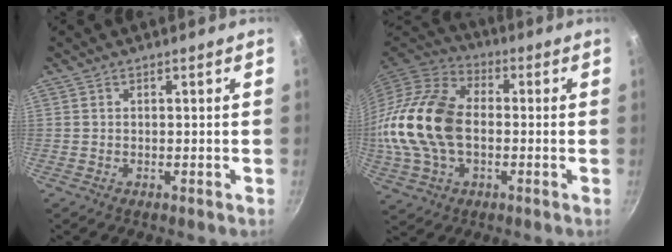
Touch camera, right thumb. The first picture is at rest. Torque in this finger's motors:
{"motor_torque": [2.38, 2.45, 0.93, 0.03, 0.34]}